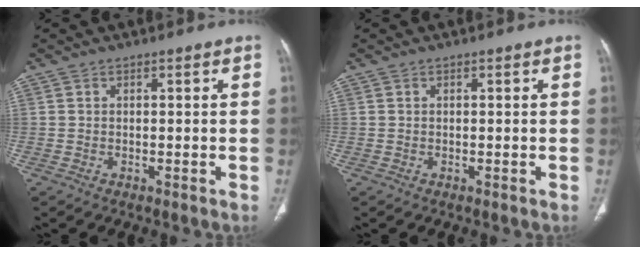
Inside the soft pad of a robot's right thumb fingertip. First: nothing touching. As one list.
[{"total": 0.0}]